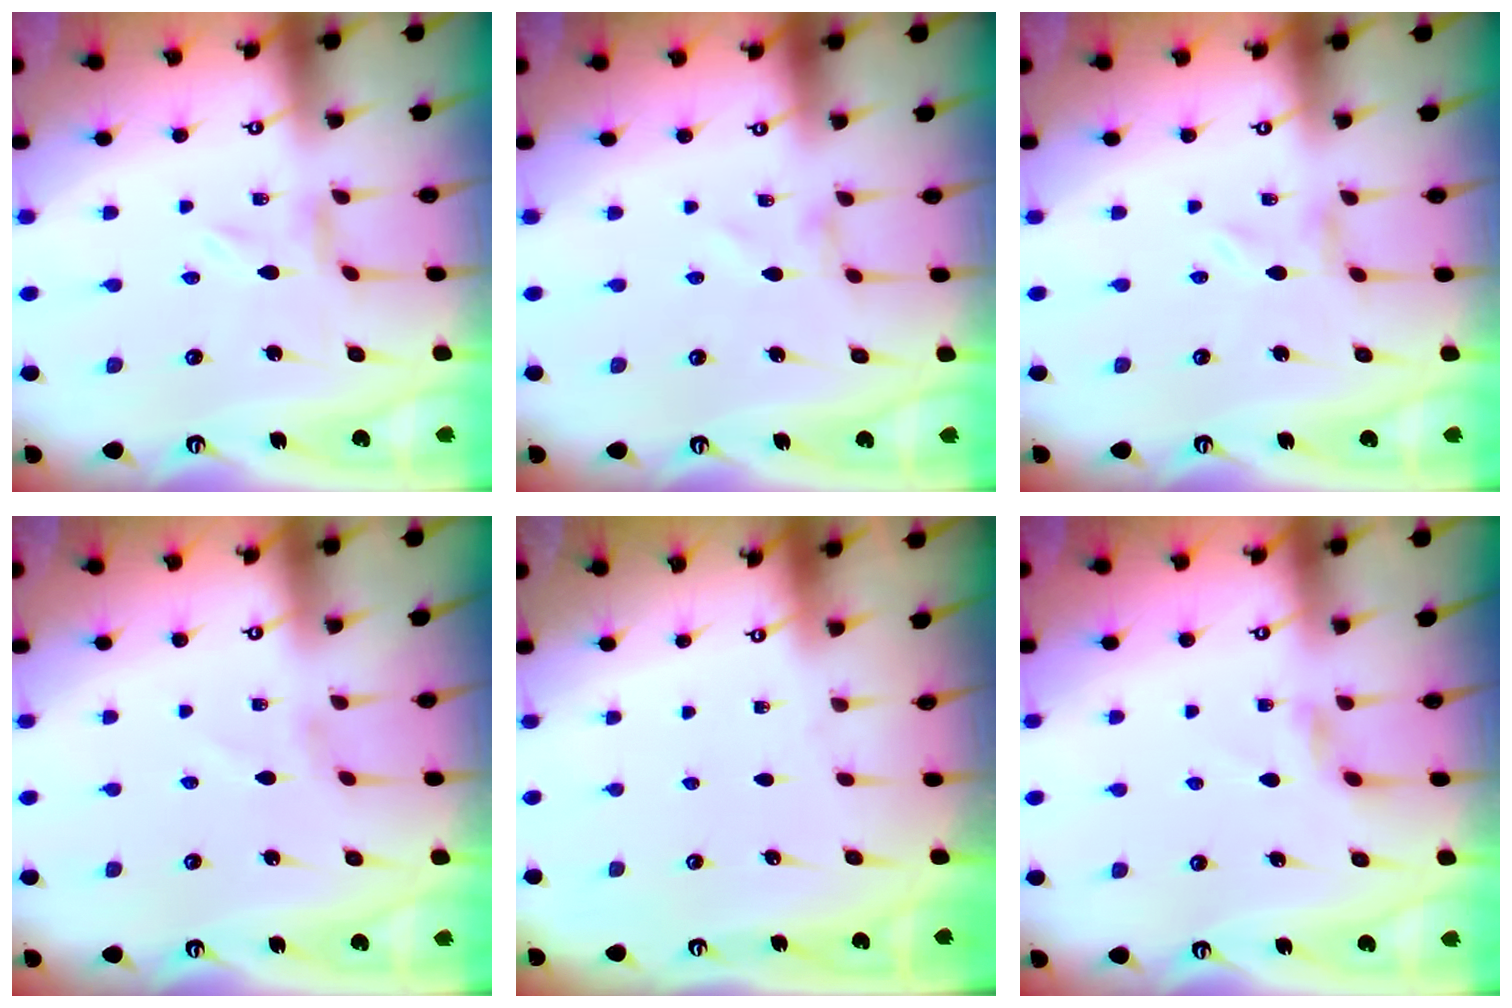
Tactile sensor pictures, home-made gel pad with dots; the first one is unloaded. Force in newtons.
{"total": 0.0}
{"total": 0.0}
{"total": 0.6, "press": 0.6, "slide": 0.2}
{"total": 0.0}
{"total": 4.0, "press": 4.0, "slide": 0.5}